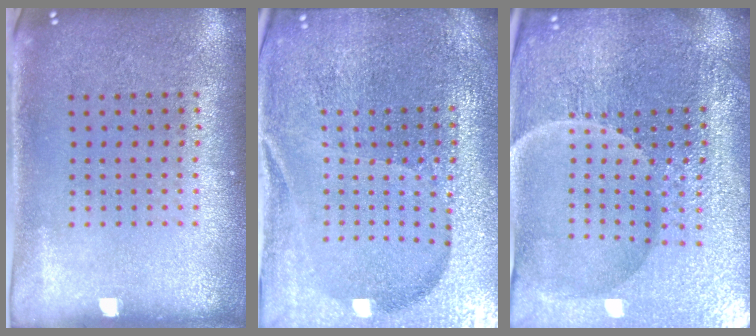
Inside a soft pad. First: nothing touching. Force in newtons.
{"total": 4.9, "press": 4.6, "slide": 1.6}
{"total": 5.4, "press": 5.1, "slide": 1.7}